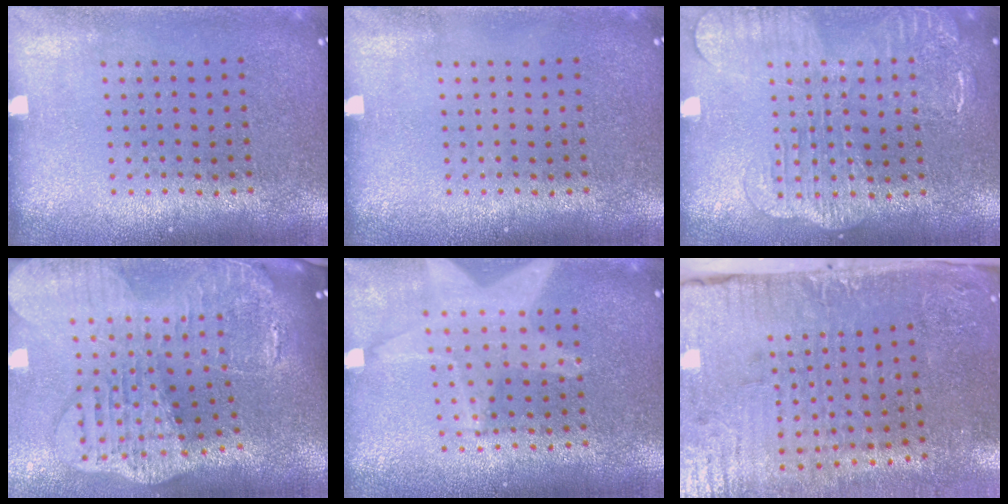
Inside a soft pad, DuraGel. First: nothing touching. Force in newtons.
{"total": 0.0}
{"total": 2.0, "press": 2.0, "slide": 0.4}
{"total": 4.5, "press": 3.4, "slide": 2.9}
{"total": 1.9, "press": 1.6, "slide": 1.0}
{"total": 4.9, "press": 4.0, "slide": 2.9}